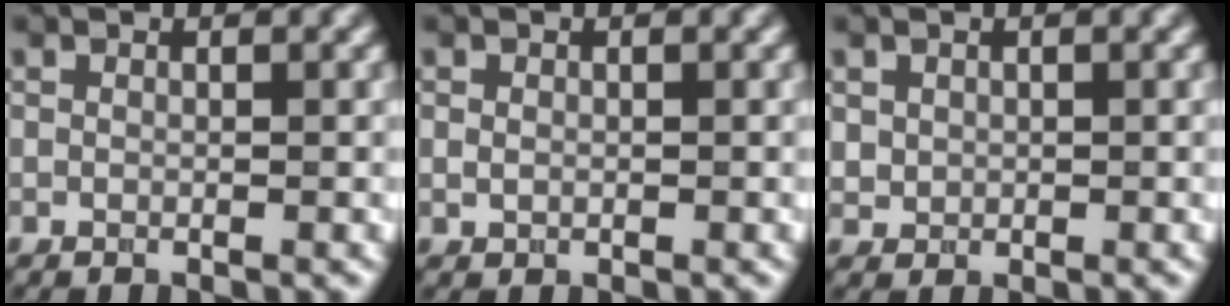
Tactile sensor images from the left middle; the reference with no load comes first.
{"total": 0.8, "force": [0.0, 0.7, 0.4], "torque": [-0.005, -0.001, 0.001]}
{"total": 1.0, "force": [0.3, 0.9, 0.2], "torque": [-0.001, -0.004, 0.010]}